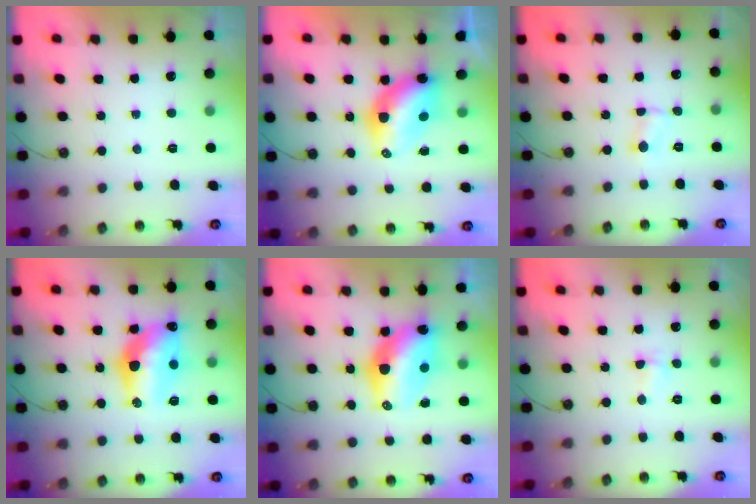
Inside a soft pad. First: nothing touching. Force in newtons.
{"total": 8.5, "press": 8.5, "slide": 0.7}
{"total": 2.3, "press": 2.2, "slide": 0.5}
{"total": 14.5, "press": 14.4, "slide": 1.1}
{"total": 14.1, "press": 13.3, "slide": 4.5}
{"total": 2.5, "press": 2.1, "slide": 1.4}